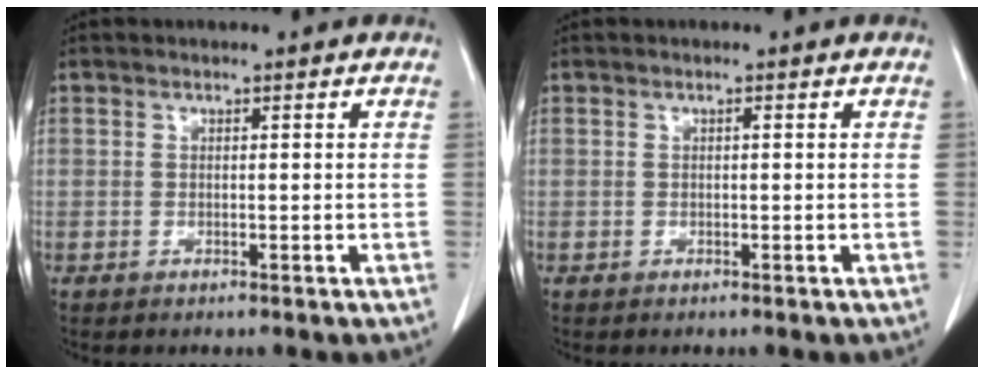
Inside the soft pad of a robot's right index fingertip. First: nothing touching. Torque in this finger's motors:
{"motor_torque": [0.01, 0.01, 0.02, 0.01]}